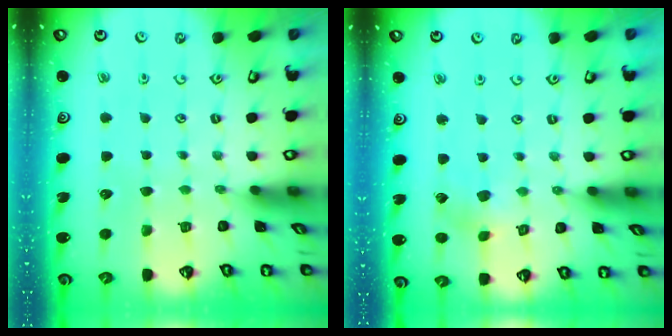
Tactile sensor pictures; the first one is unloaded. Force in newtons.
{"total": 2.7, "press": 2.6, "slide": 0.7}